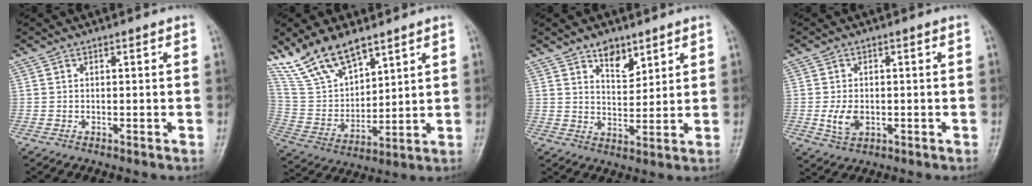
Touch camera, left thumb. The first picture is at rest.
{"total": 13.6, "force": [10.1, 5.8, 7.0], "torque": [-0.112, -0.046, 0.211]}
{"total": 5.8, "force": [3.9, 3.0, 3.0], "torque": [-0.026, -0.030, 0.068]}
{"total": 4.6, "force": [-0.7, 3.1, 3.2], "torque": [-0.057, -0.003, -0.007]}